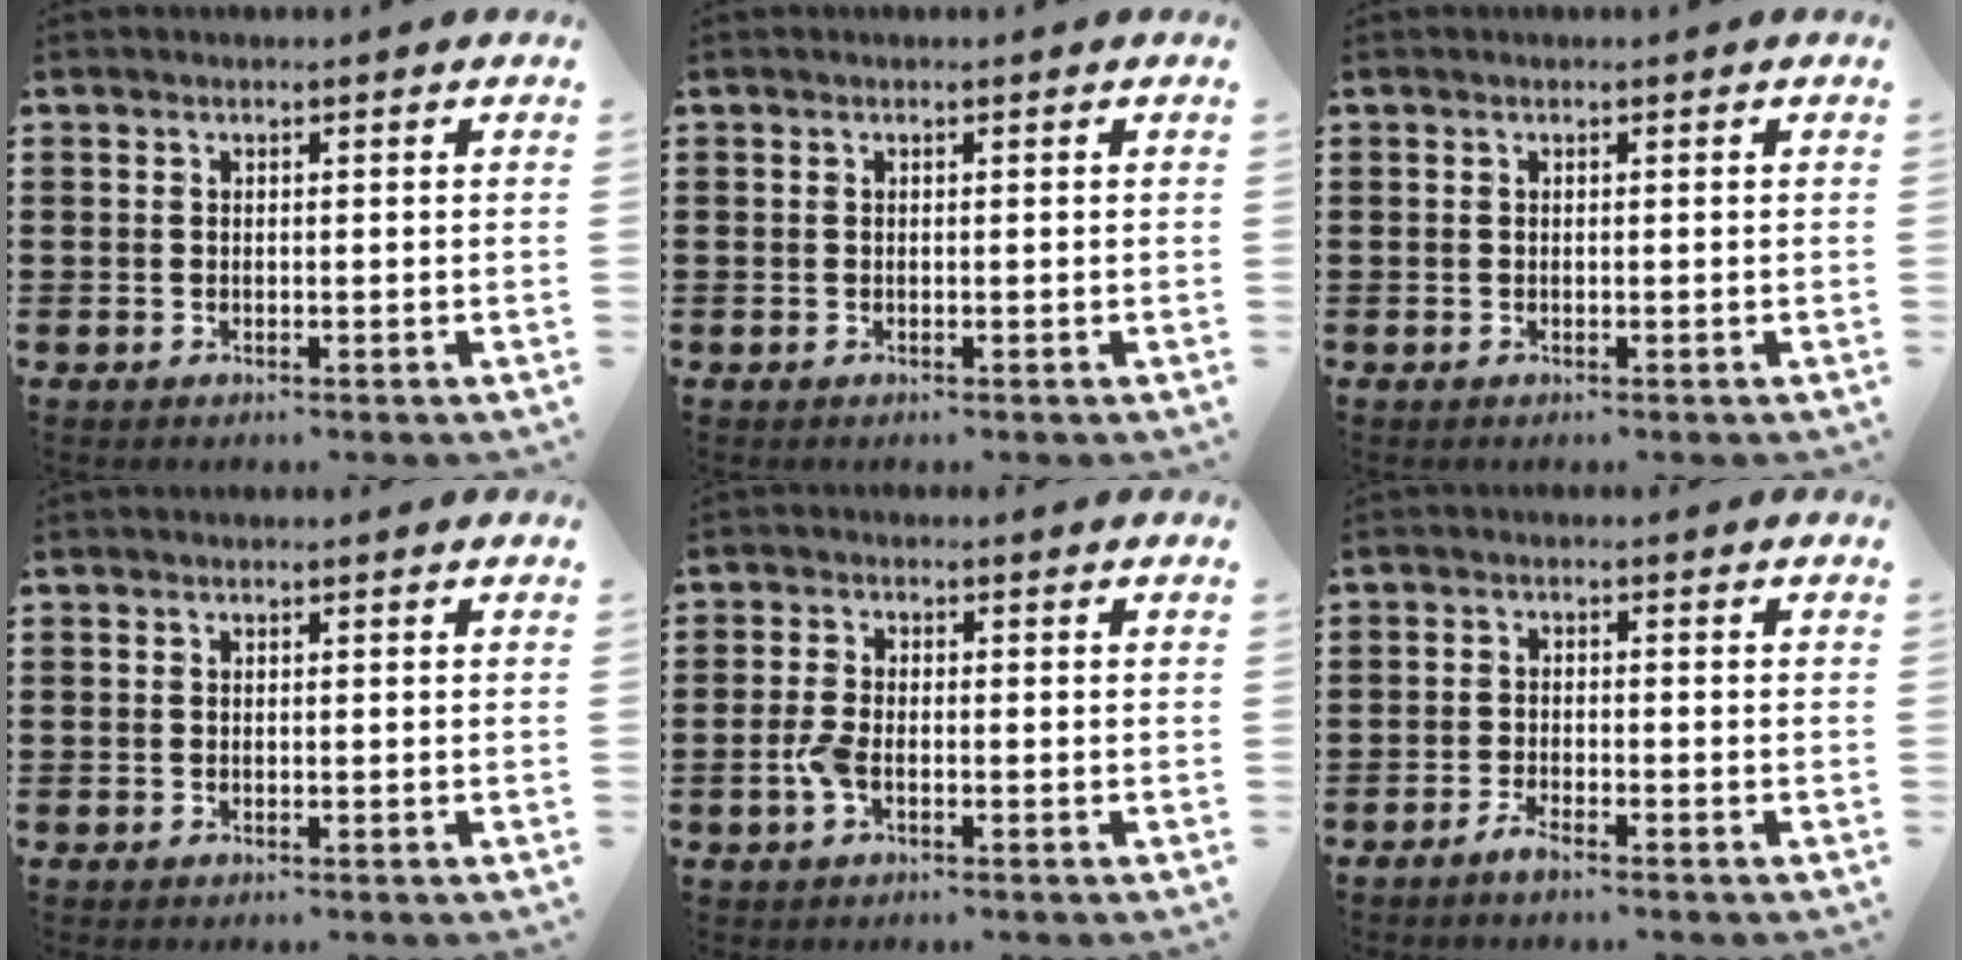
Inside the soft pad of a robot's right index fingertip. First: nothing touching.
{"total": 0.0}
{"total": 0.0}
{"total": 0.0}
{"total": 3.1, "force": [-1.1, 1.3, 2.6], "torque": [-0.069, -0.007, -0.024]}
{"total": 1.8, "force": [-1.6, 0.0, 0.8], "torque": [-0.016, -0.002, -0.029]}